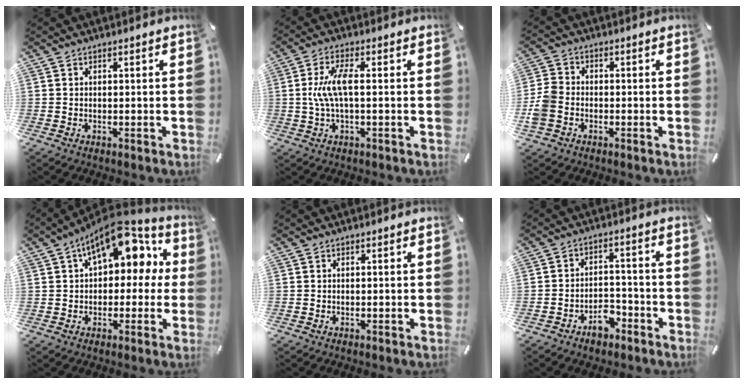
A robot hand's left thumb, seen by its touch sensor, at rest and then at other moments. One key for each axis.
{"total": 7.5, "fx": 0.1, "fy": 2.3, "fz": 7.1, "tx": -0.159, "ty": -0.005, "tz": -0.006}
{"total": 6.5, "fx": -1.9, "fy": 5.5, "fz": 2.9, "tx": -0.068, "ty": 0.020, "tz": -0.031}
{"total": 14.8, "fx": 6.5, "fy": 8.0, "fz": 10.6, "tx": -0.149, "ty": -0.028, "tz": 0.109}
{"total": 0.0}
{"total": 6.3, "fx": -4.0, "fy": 3.7, "fz": 3.2, "tx": -0.043, "ty": 0.030, "tz": -0.068}